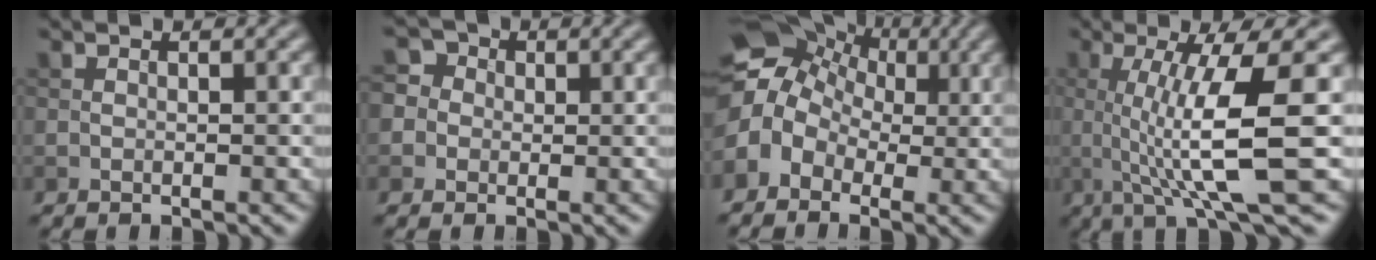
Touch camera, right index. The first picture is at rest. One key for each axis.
{"total": 4.0, "fx": 0.5, "fy": 3.8, "fz": 1.3, "tx": -0.002, "ty": 0.026, "tz": -0.017}
{"total": 8.2, "fx": 0.5, "fy": 6.7, "fz": 4.7, "tx": -0.086, "ty": 0.028, "tz": -0.014}
{"total": 8.6, "fx": 0.3, "fy": 1.5, "fz": 8.4, "tx": -0.125, "ty": -0.006, "tz": 0.009}